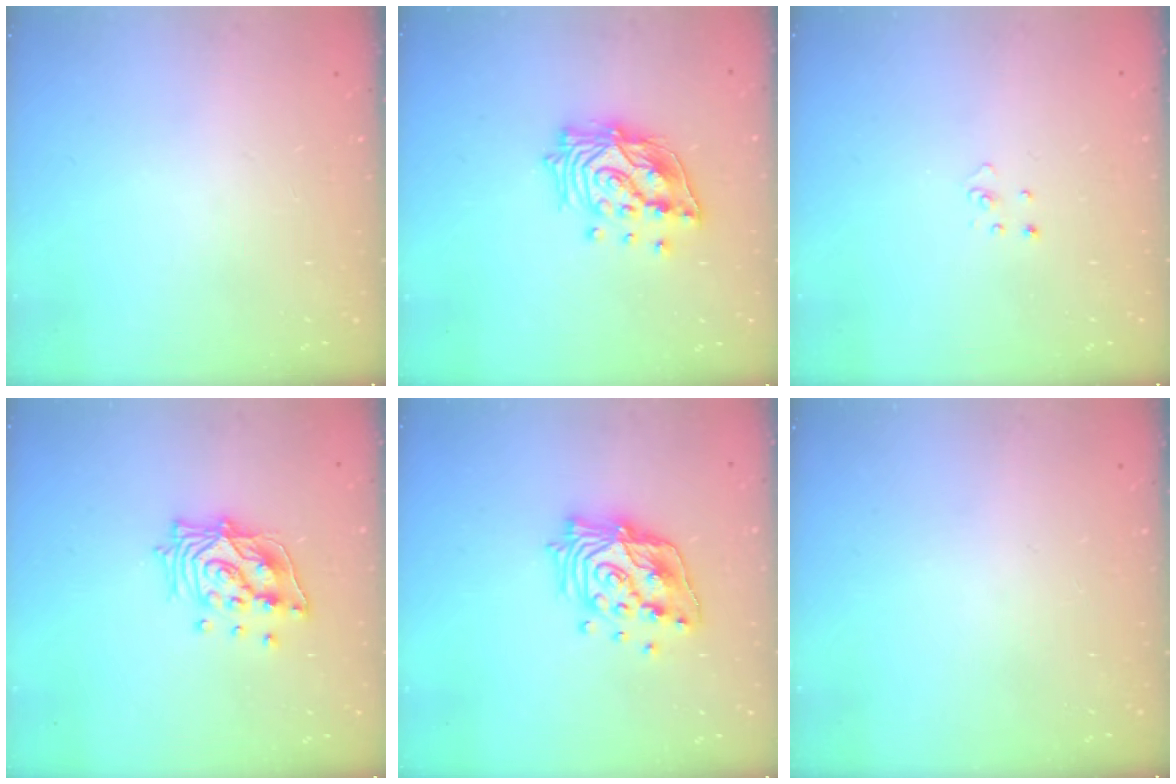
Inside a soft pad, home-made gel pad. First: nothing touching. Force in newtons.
{"total": 16.3, "press": 16.2, "slide": 2.1}
{"total": 2.2, "press": 2.2, "slide": 0.2}
{"total": 12.7, "press": 12.6, "slide": 1.3}
{"total": 17.5, "press": 17.2, "slide": 2.8}
{"total": 0.0}